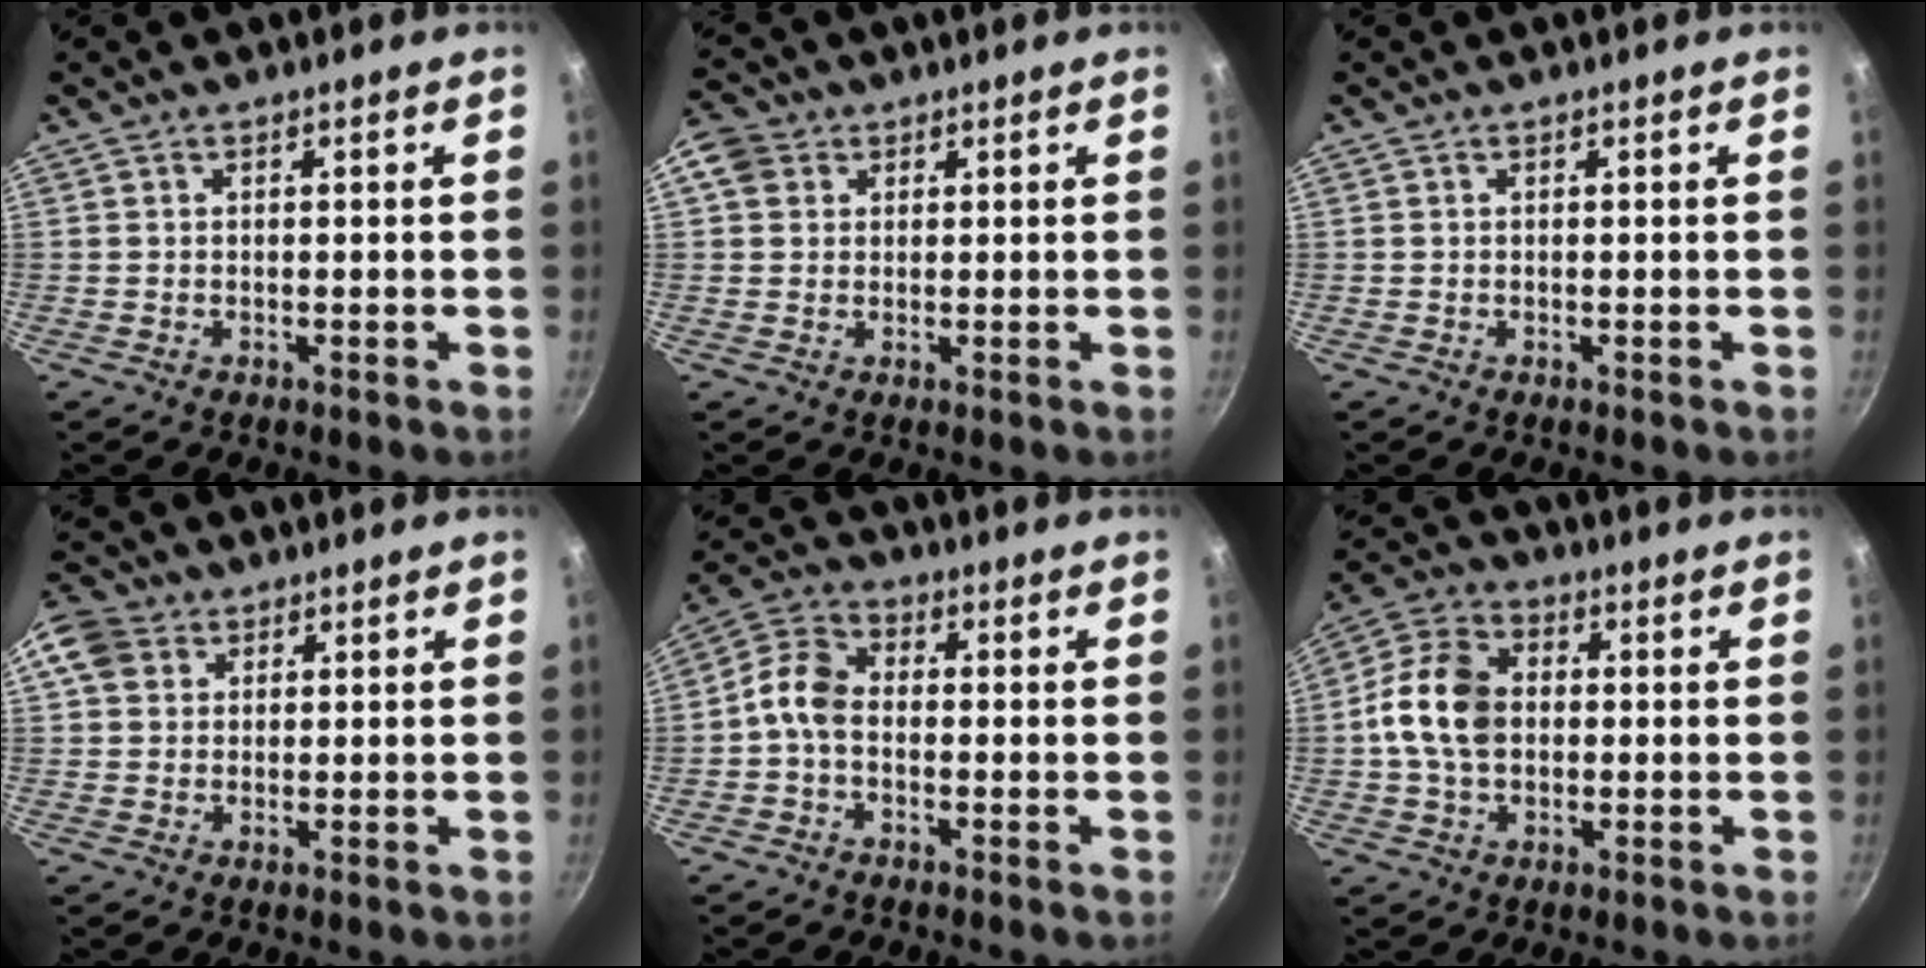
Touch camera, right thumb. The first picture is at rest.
{"total": 4.5, "force": [1.5, 3.9, 1.8], "torque": [-0.014, 0.002, 0.017]}
{"total": 0.0}
{"total": 7.3, "force": [2.4, 6.1, 3.2], "torque": [-0.045, 0.009, 0.032]}
{"total": 6.4, "force": [-1.4, 4.4, 4.5], "torque": [-0.087, 0.030, -0.044]}
{"total": 12.0, "force": [0.2, 8.7, 8.3], "torque": [-0.140, 0.021, -0.012]}